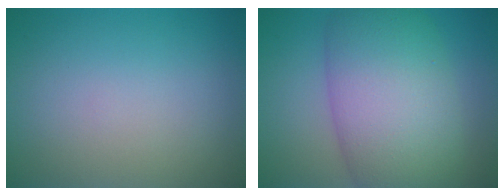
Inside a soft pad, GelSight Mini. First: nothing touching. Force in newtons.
{"total": 11.1, "press": 11.0, "slide": 0.6}